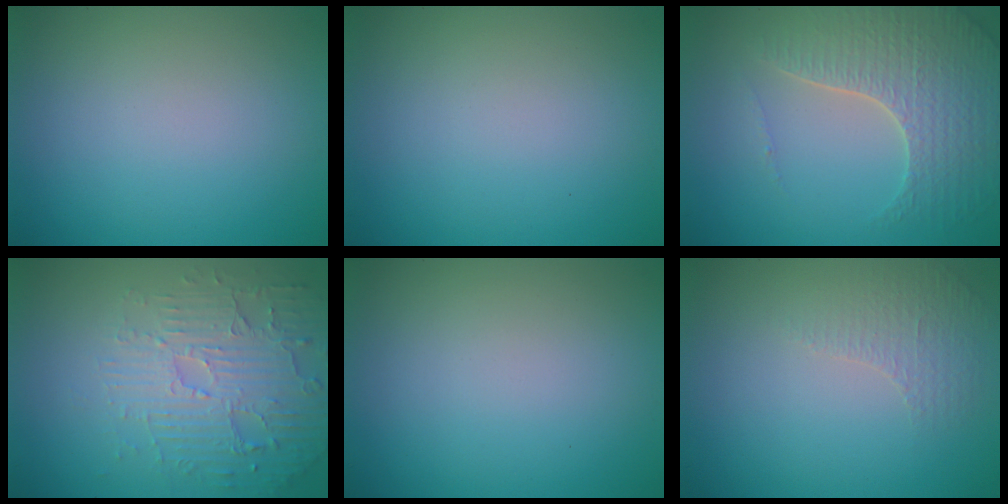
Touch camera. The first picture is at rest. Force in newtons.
{"total": 0.0}
{"total": 4.9, "press": 4.4, "slide": 2.3}
{"total": 5.3, "press": 3.8, "slide": 3.7}
{"total": 0.0}
{"total": 1.1, "press": 0.7, "slide": 0.8}